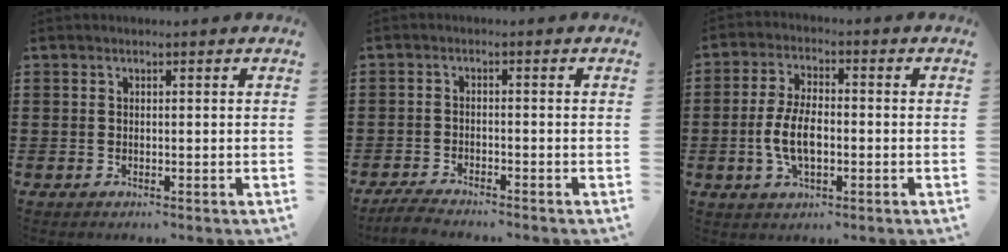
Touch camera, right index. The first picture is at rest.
{"total": 2.7, "force": [-2.7, 0.1, 0.2], "torque": [-0.014, 0.000, -0.059]}
{"total": 7.0, "force": [-1.3, 3.3, 6.0], "torque": [-0.142, -0.003, -0.032]}